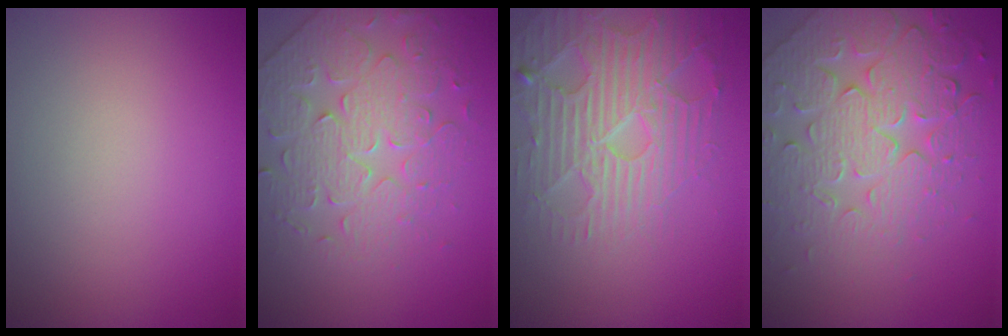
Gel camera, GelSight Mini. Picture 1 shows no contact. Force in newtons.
{"total": 4.5, "press": 4.5, "slide": 0.4}
{"total": 4.5, "press": 4.5, "slide": 0.6}
{"total": 7.7, "press": 6.0, "slide": 4.7}